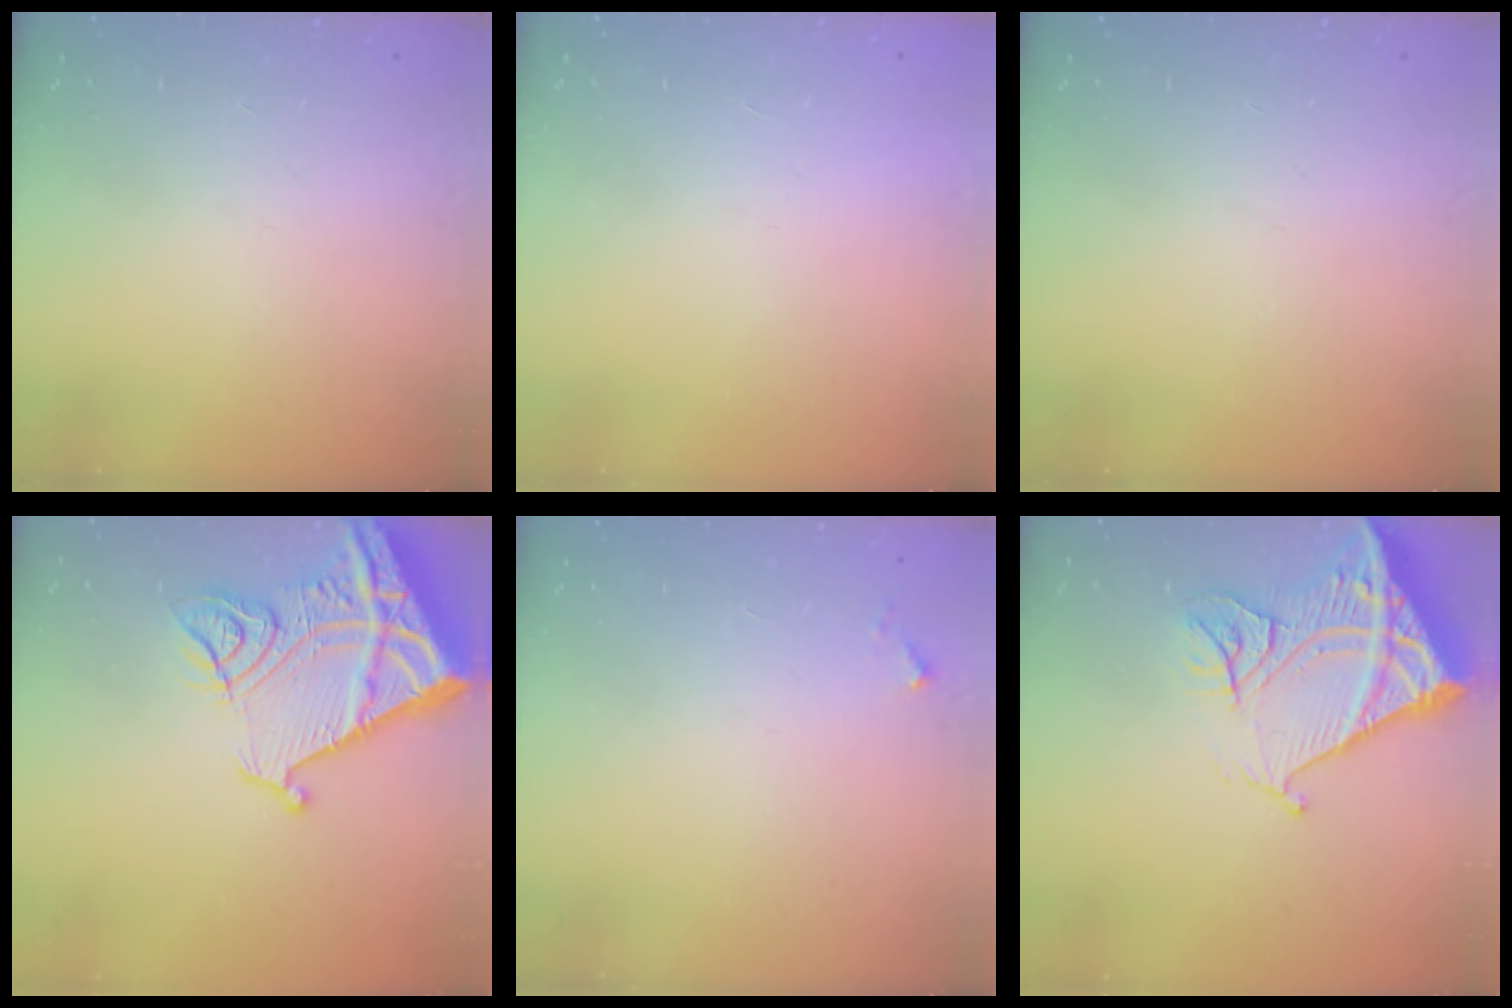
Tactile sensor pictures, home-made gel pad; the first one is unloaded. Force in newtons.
{"total": 1.7, "press": 1.6, "slide": 0.1}
{"total": 0.0}
{"total": 18.7, "press": 18.6, "slide": 2.1}
{"total": 4.2, "press": 4.2, "slide": 0.1}
{"total": 17.6, "press": 17.4, "slide": 2.1}